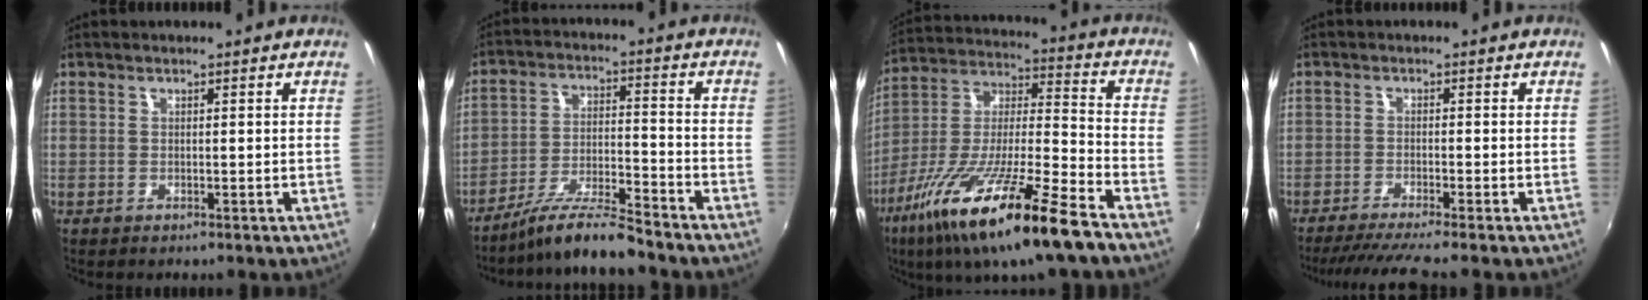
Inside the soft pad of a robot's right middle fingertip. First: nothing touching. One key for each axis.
{"total": 9.7, "fx": -8.7, "fy": 0.0, "fz": 4.2, "tx": -0.084, "ty": 0.009, "tz": -0.159}
{"total": 22.7, "fx": -14.1, "fy": 2.4, "fz": 17.6, "tx": -0.321, "ty": -0.042, "tz": -0.252}
{"total": 6.9, "fx": -6.0, "fy": -1.2, "fz": 3.2, "tx": -0.076, "ty": -0.021, "tz": -0.099}